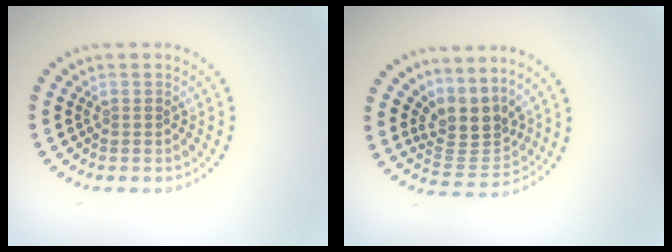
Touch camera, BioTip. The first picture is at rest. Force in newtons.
{"total": 3.4, "press": 2.4, "slide": 2.3}